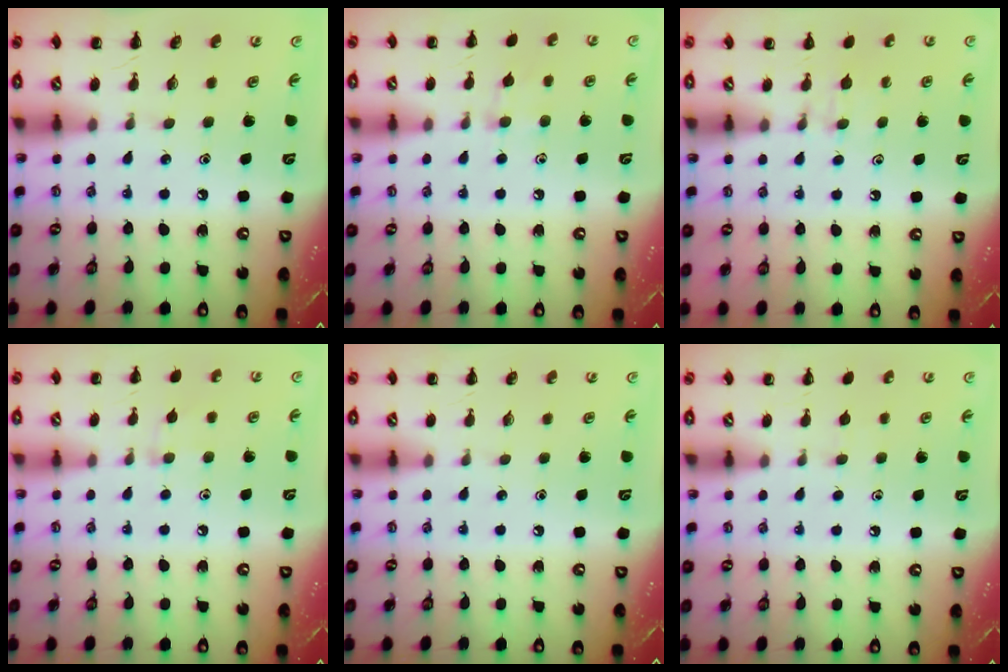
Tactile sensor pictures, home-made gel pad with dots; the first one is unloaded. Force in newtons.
{"total": 7.3, "press": 7.0, "slide": 2.3}
{"total": 4.5, "press": 4.1, "slide": 1.8}
{"total": 6.1, "press": 5.6, "slide": 2.4}
{"total": 0.0}
{"total": 2.3, "press": 2.0, "slide": 1.1}